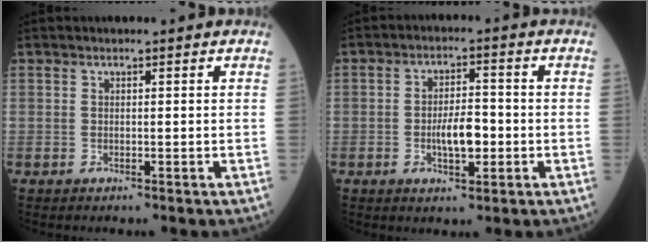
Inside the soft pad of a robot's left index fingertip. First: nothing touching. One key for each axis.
{"total": 5.3, "fx": -1.4, "fy": 1.9, "fz": 4.8, "tx": -0.086, "ty": 0.000, "tz": -0.026}